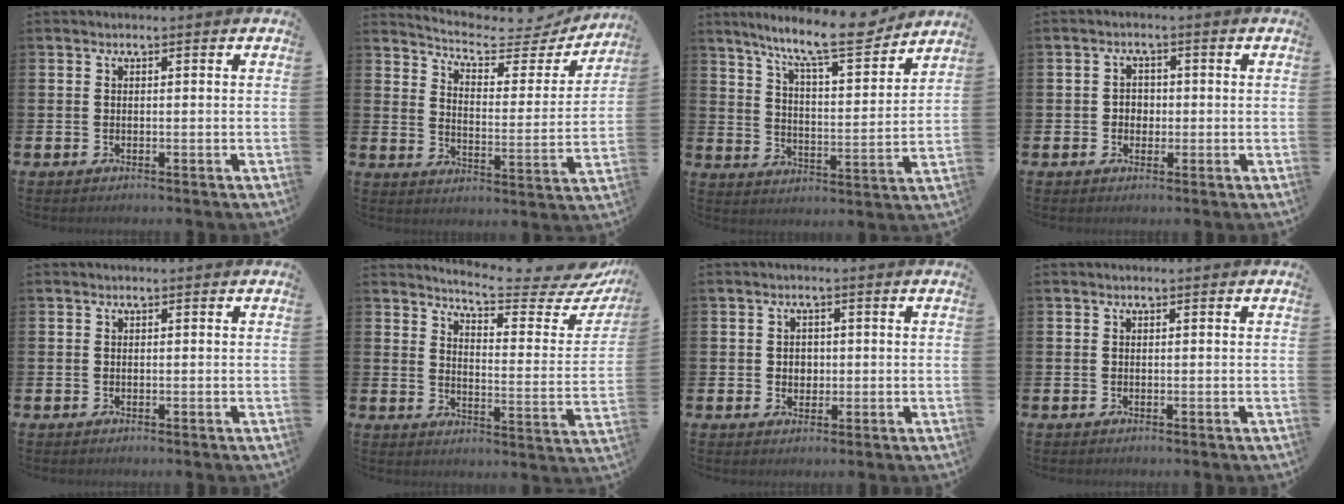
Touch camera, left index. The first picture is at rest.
{"total": 6.2, "force": [5.6, 1.9, 1.9], "torque": [-0.057, -0.044, 0.088]}
{"total": 11.0, "force": [9.6, 1.2, 5.2], "torque": [-0.120, -0.055, 0.165]}
{"total": 2.2, "force": [-0.1, 2.0, 0.8], "torque": [-0.006, 0.003, -0.009]}
{"total": 0.0}
{"total": 6.7, "force": [6.2, 0.5, 2.3], "torque": [-0.053, -0.058, 0.099]}
{"total": 2.0, "force": [0.4, 1.9, 0.8], "torque": [-0.004, 0.004, 0.000]}
{"total": 0.0}